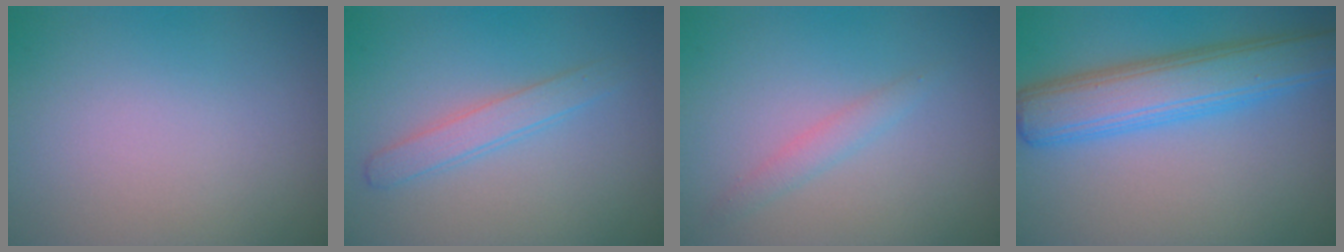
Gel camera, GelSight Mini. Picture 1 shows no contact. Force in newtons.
{"total": 2.1, "press": 2.1, "slide": 0.0}
{"total": 1.4, "press": 1.4, "slide": 0.1}
{"total": 5.5, "press": 5.4, "slide": 0.3}